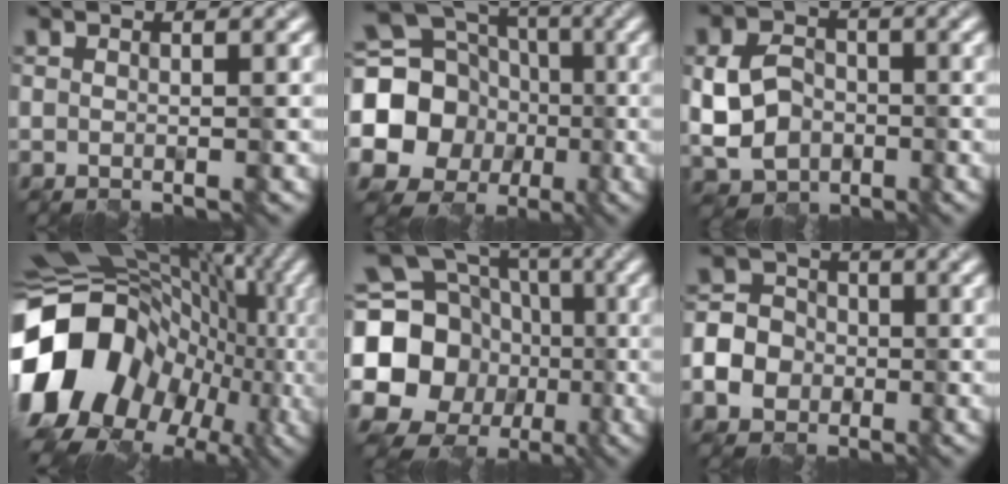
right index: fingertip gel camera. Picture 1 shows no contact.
{"total": 19.1, "force": [-2.4, 17.6, 7.0], "torque": [-0.149, -0.004, -0.073]}
{"total": 5.9, "force": [-1.2, 4.6, 3.5], "torque": [-0.071, 0.001, -0.028]}
{"total": 18.8, "force": [-3.4, 14.2, 11.8], "torque": [-0.249, -0.007, -0.058]}
{"total": 20.5, "force": [-1.0, 18.4, 9.0], "torque": [-0.180, 0.004, -0.058]}
{"total": 7.2, "force": [-2.4, 6.3, 2.5], "torque": [-0.054, -0.006, -0.066]}